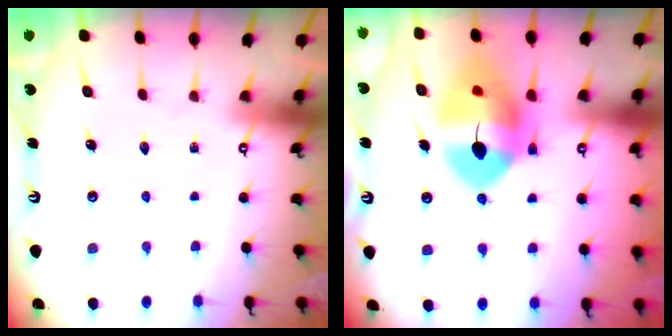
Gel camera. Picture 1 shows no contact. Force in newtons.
{"total": 14.6, "press": 14.4, "slide": 1.8}